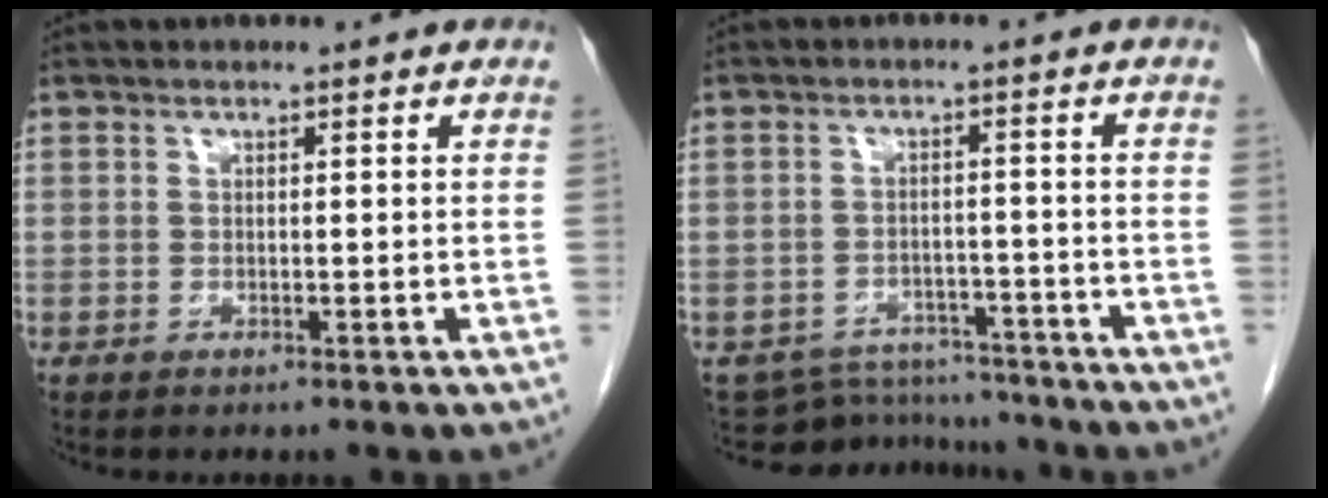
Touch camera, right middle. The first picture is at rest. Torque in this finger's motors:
{"motor_torque": [-0.70, -0.25, -0.15, -0.05]}